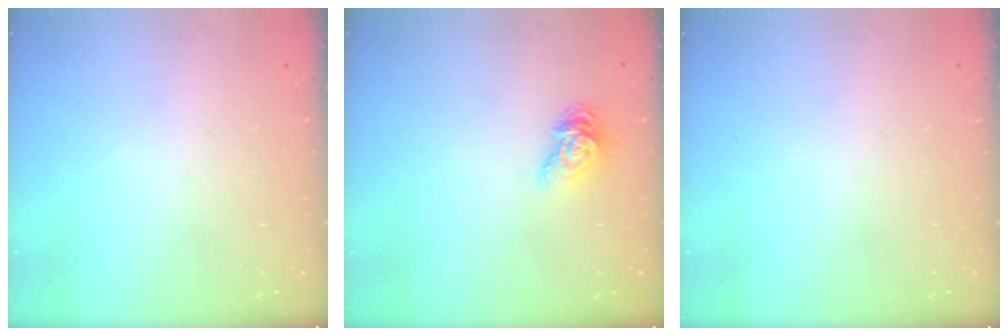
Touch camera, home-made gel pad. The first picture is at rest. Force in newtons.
{"total": 7.3, "press": 7.3, "slide": 0.6}
{"total": 0.0}